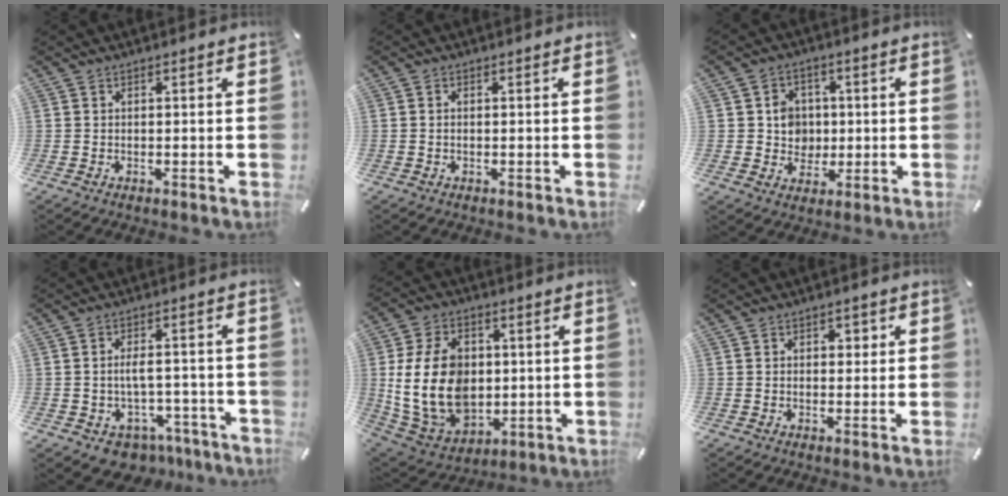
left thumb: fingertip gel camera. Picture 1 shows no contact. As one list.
[{"total": 0.8, "force": [-0.2, 0.4, 0.7], "torque": [-0.014, 0.001, -0.004]}, {"total": 6.7, "force": [0.2, 6.5, 1.7], "torque": [-0.025, 0.007, 0.004]}, {"total": 6.2, "force": [-1.6, 4.8, 3.7], "torque": [-0.062, 0.019, -0.027]}, {"total": 18.2, "force": [0.8, 13.6, 12.0], "torque": [-0.254, -0.001, 0.018]}, {"total": 2.1, "force": [0.2, 1.6, 1.2], "torque": [-0.011, 0.002, -0.004]}]